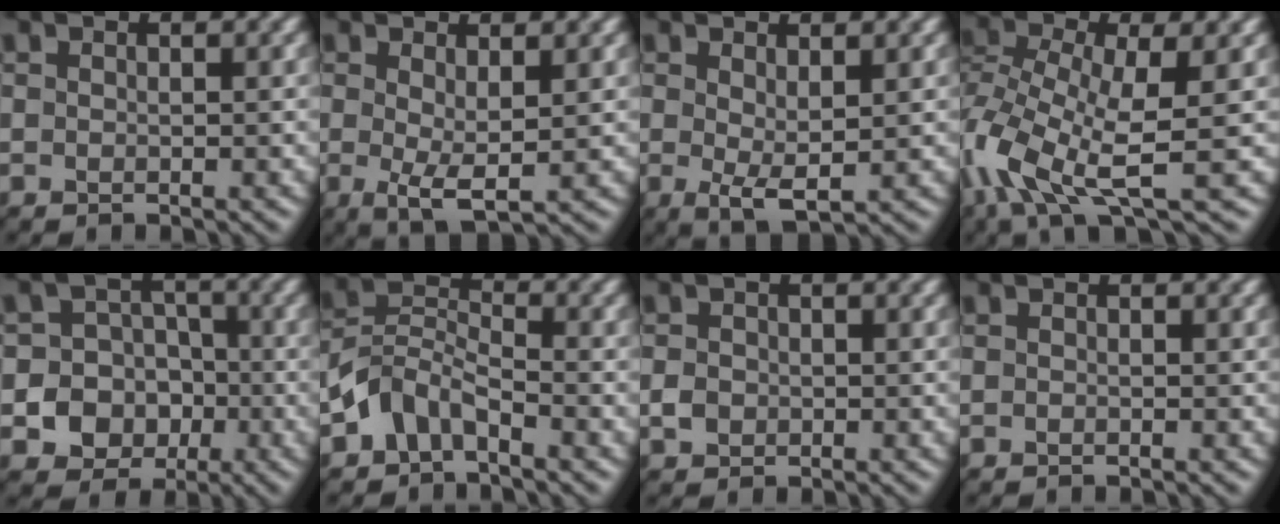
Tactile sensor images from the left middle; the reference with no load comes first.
{"total": 3.2, "force": [0.2, 0.8, 3.1], "torque": [-0.058, -0.009, 0.004]}
{"total": 2.7, "force": [0.3, 0.9, 2.5], "torque": [-0.046, -0.006, 0.008]}
{"total": 8.5, "force": [-2.6, 3.5, 7.3], "torque": [-0.160, -0.001, -0.063]}
{"total": 8.8, "force": [-2.8, 8.1, 2.3], "torque": [-0.035, -0.006, -0.069]}
{"total": 3.6, "force": [-2.3, 2.2, 1.8], "torque": [-0.036, 0.014, -0.056]}
{"total": 1.5, "force": [-0.3, 1.4, 0.6], "torque": [-0.007, -0.001, -0.011]}
{"total": 0.0}